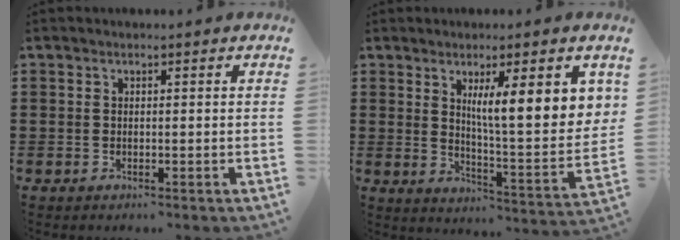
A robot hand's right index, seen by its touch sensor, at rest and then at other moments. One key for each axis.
{"total": 9.5, "fx": 4.2, "fy": 1.6, "fz": 8.4, "tx": -0.144, "ty": -0.020, "tz": 0.065}